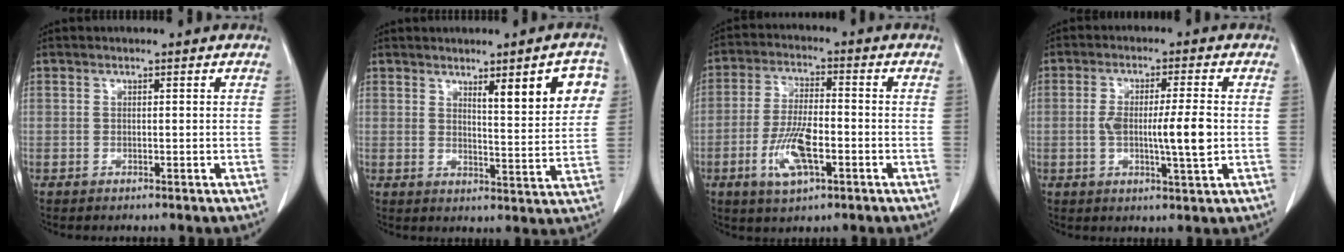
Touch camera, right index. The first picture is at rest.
{"total": 9.0, "force": [4.2, 1.4, 7.9], "torque": [-0.099, -0.003, 0.056]}
{"total": 8.8, "force": [-3.1, 2.8, 7.8], "torque": [-0.161, -0.003, -0.054]}
{"total": 7.8, "force": [-0.6, 0.6, 7.7], "torque": [-0.136, -0.003, -0.009]}